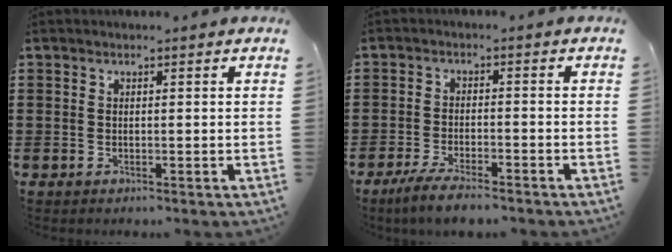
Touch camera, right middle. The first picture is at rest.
{"total": 4.1, "force": [-3.6, 0.3, 1.9], "torque": [-0.045, -0.006, -0.073]}